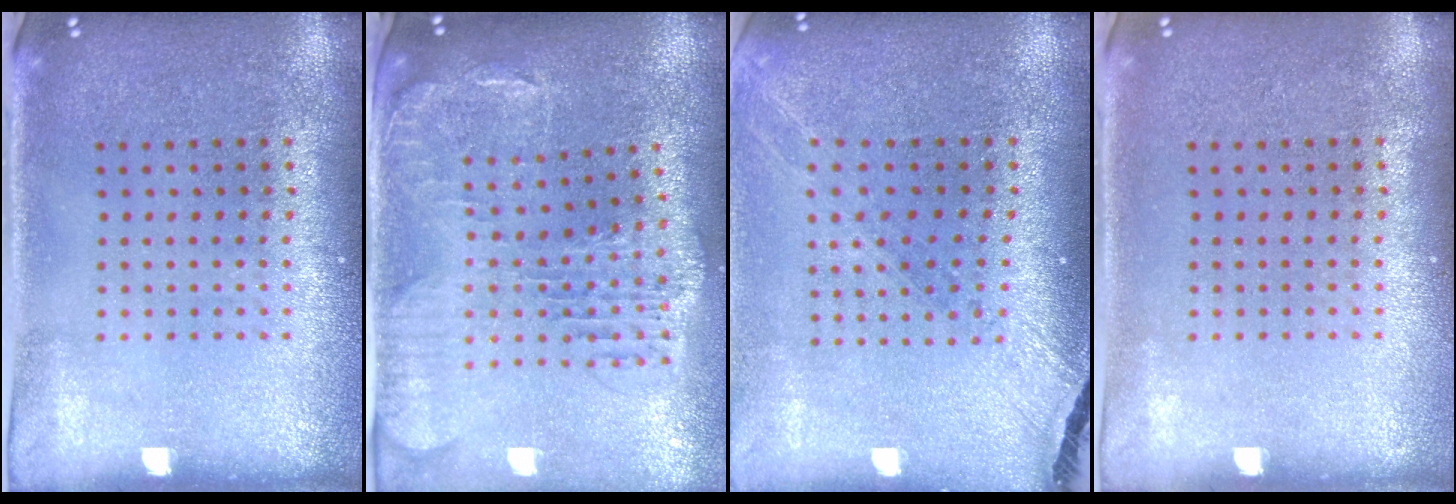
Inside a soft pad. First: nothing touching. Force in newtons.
{"total": 1.8, "press": 1.6, "slide": 0.7}
{"total": 1.4, "press": 1.4, "slide": 0.1}
{"total": 0.0}